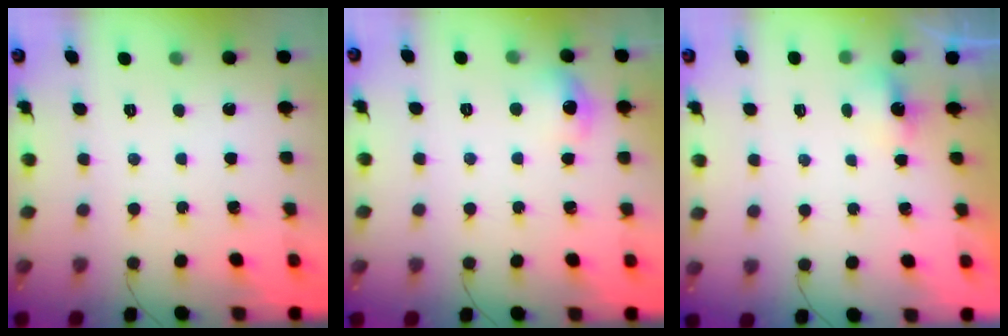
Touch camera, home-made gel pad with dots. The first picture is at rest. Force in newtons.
{"total": 7.9, "press": 7.6, "slide": 2.1}
{"total": 2.0, "press": 1.8, "slide": 0.8}